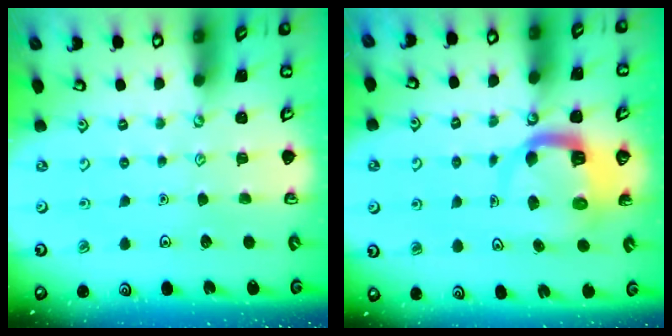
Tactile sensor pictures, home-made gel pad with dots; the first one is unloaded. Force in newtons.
{"total": 6.6, "press": 6.5, "slide": 0.9}